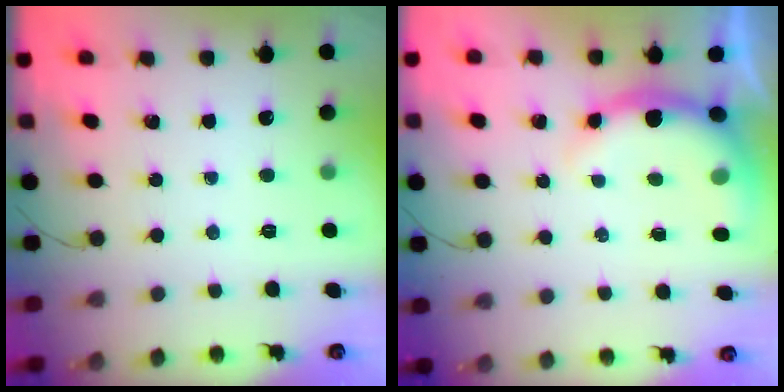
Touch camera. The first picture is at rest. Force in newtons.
{"total": 7.3, "press": 7.3, "slide": 1.2}